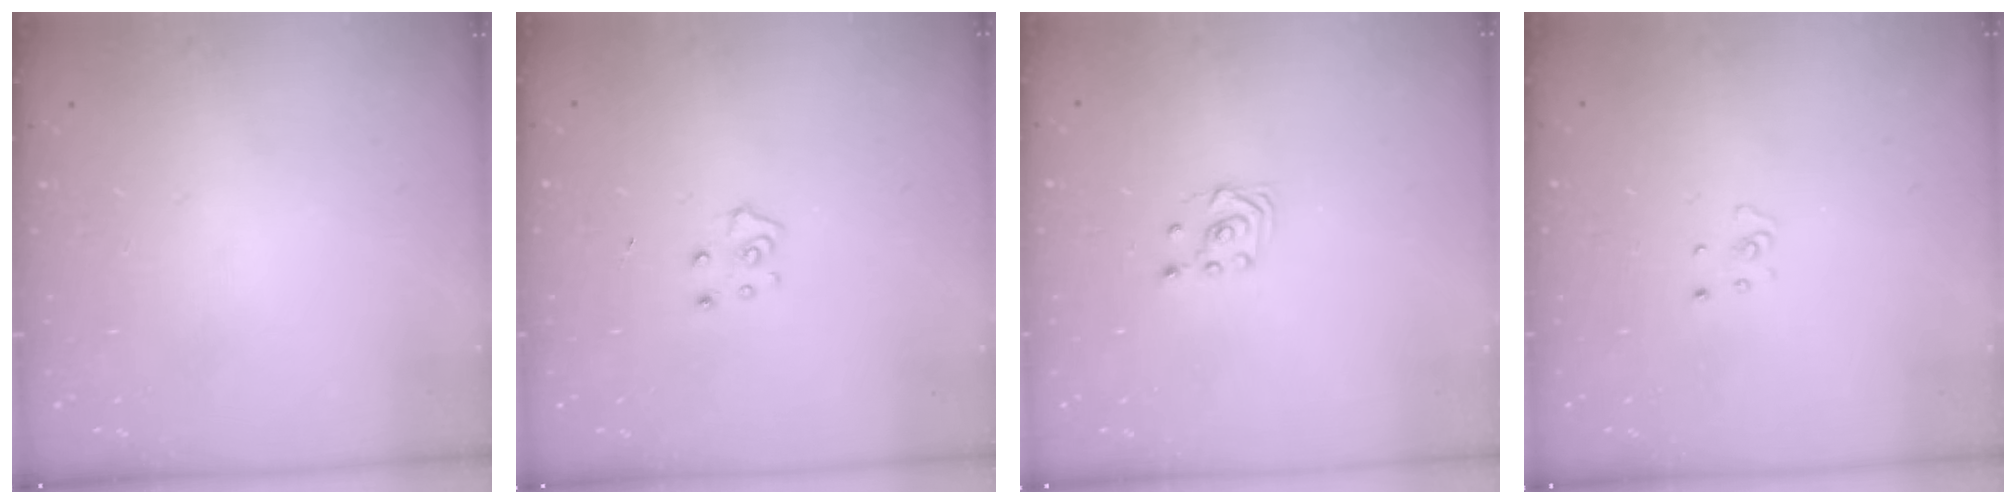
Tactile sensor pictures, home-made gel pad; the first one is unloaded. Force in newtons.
{"total": 5.3, "press": 5.3, "slide": 0.5}
{"total": 2.9, "press": 2.6, "slide": 1.4}
{"total": 2.3, "press": 2.3, "slide": 0.2}